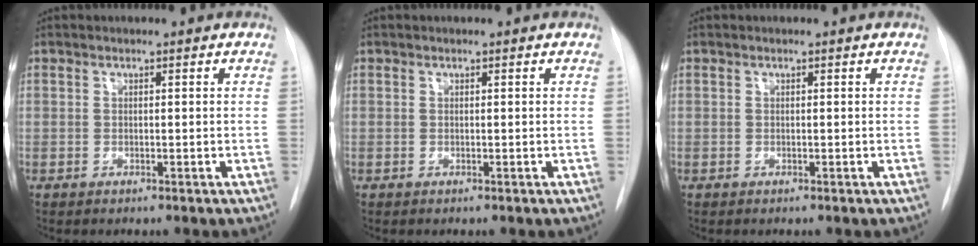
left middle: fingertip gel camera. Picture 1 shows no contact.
{"total": 0.0}
{"total": 0.0}